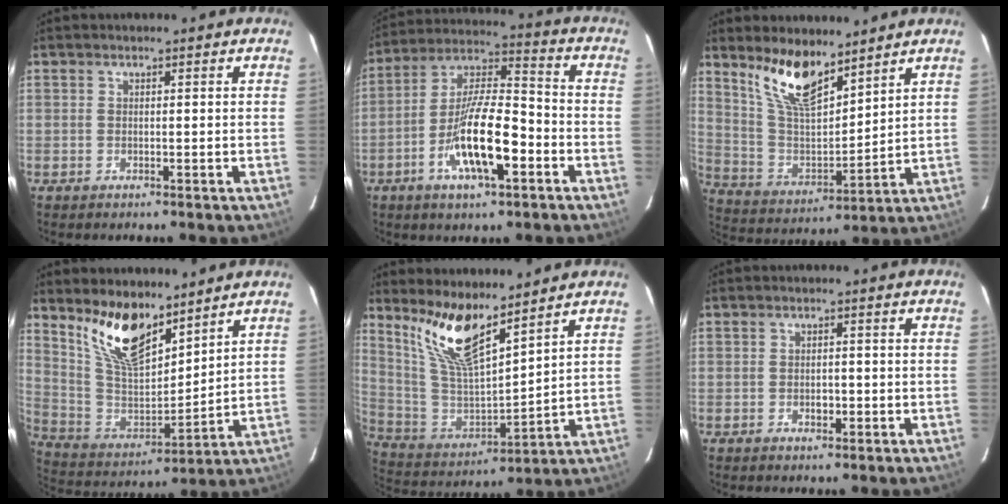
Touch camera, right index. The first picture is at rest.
{"total": 15.2, "force": [-5.9, 4.5, 13.2], "torque": [-0.254, -0.001, -0.108]}
{"total": 12.9, "force": [9.4, 4.3, 7.7], "torque": [-0.152, 0.000, 0.192]}
{"total": 14.9, "force": [10.5, 5.7, 8.9], "torque": [-0.176, -0.003, 0.215]}
{"total": 13.7, "force": [10.0, 3.2, 8.8], "torque": [-0.171, -0.009, 0.206]}
{"total": 1.9, "force": [-0.6, 1.4, 1.1], "torque": [-0.018, 0.001, -0.008]}